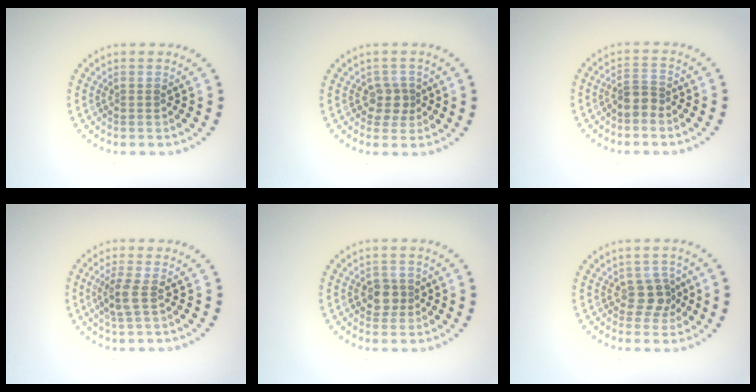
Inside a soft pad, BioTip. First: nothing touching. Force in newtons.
{"total": 1.9, "press": 1.6, "slide": 1.0}
{"total": 1.8, "press": 1.4, "slide": 1.2}
{"total": 2.1, "press": 1.8, "slide": 1.2}
{"total": 2.0, "press": 1.8, "slide": 0.8}
{"total": 2.3, "press": 2.0, "slide": 1.2}